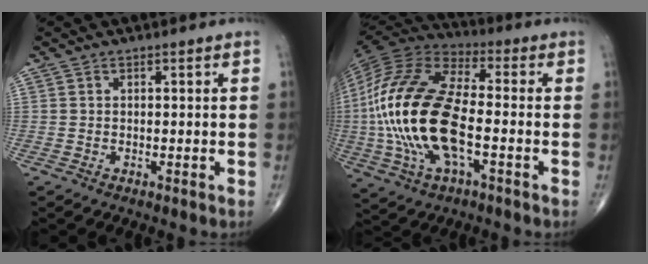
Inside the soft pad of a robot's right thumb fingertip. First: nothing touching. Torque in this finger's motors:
{"motor_torque": [2.39, 2.42, 2.77, 0.00, 0.45]}